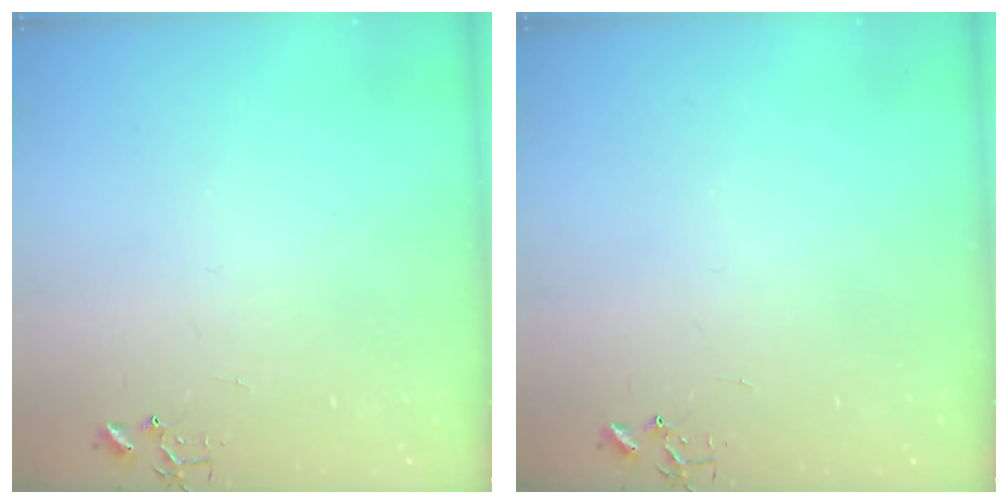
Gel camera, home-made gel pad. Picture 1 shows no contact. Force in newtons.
{"total": 0.0}